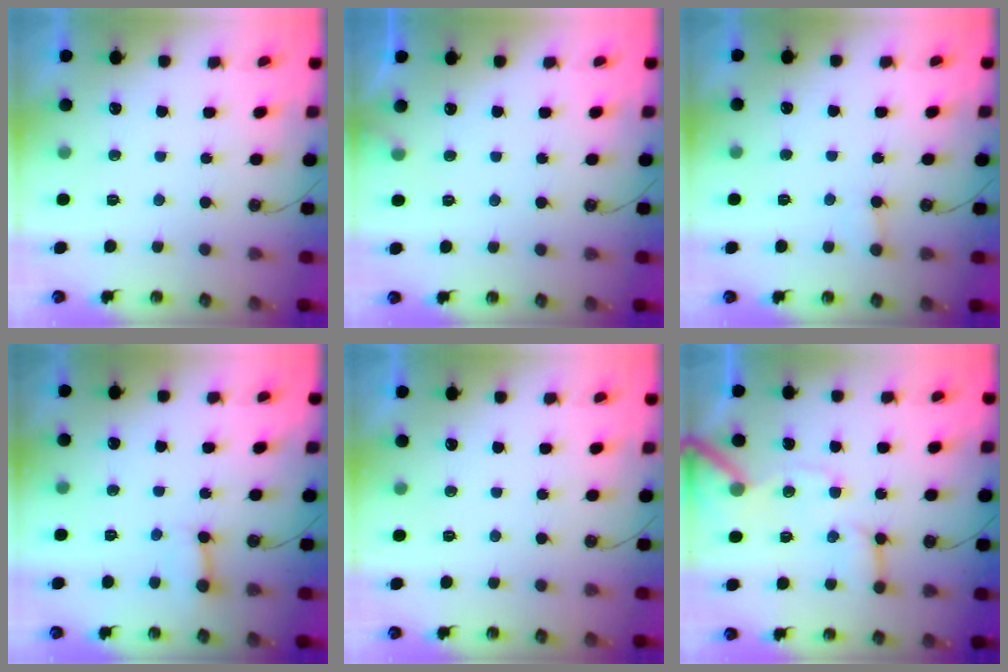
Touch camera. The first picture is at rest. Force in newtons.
{"total": 3.6, "press": 3.6, "slide": 0.2}
{"total": 3.3, "press": 3.3, "slide": 0.4}
{"total": 3.9, "press": 3.9, "slide": 0.2}
{"total": 0.0}
{"total": 11.1, "press": 11.0, "slide": 1.7}